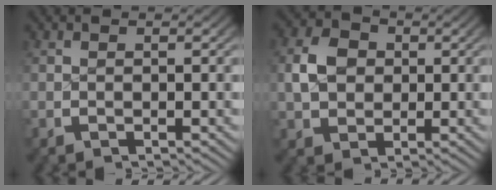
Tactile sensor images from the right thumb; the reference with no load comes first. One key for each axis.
{"total": 4.5, "fx": 0.9, "fy": 3.9, "fz": 2.1, "tx": -0.046, "ty": -0.007, "tz": 0.023}